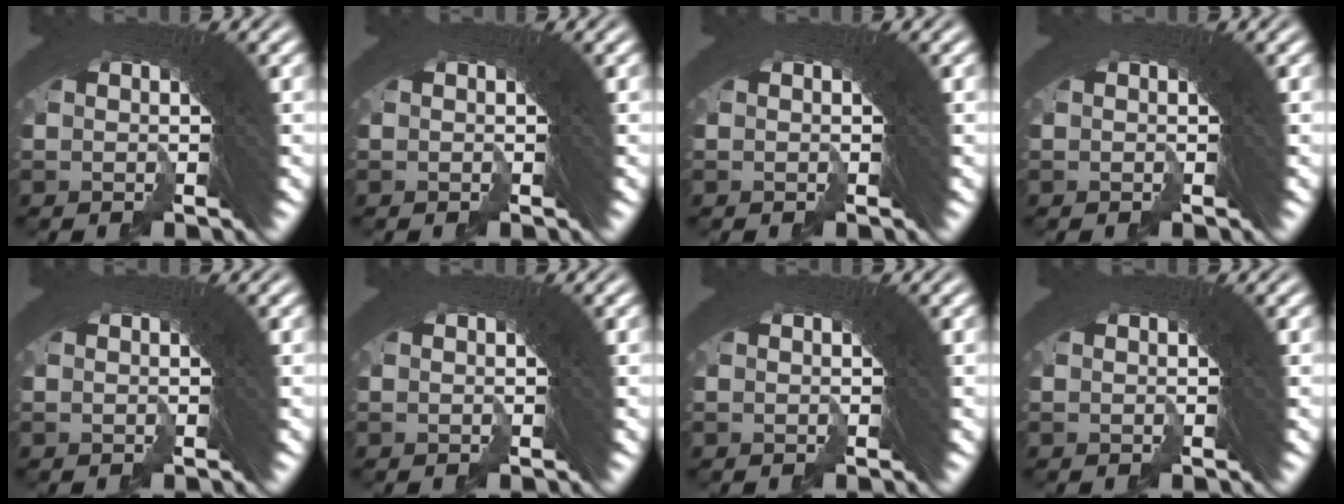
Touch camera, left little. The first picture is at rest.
{"total": 0.0}
{"total": 0.0}
{"total": 0.0}
{"total": 0.0}
{"total": 0.0}
{"total": 0.0}
{"total": 0.0}